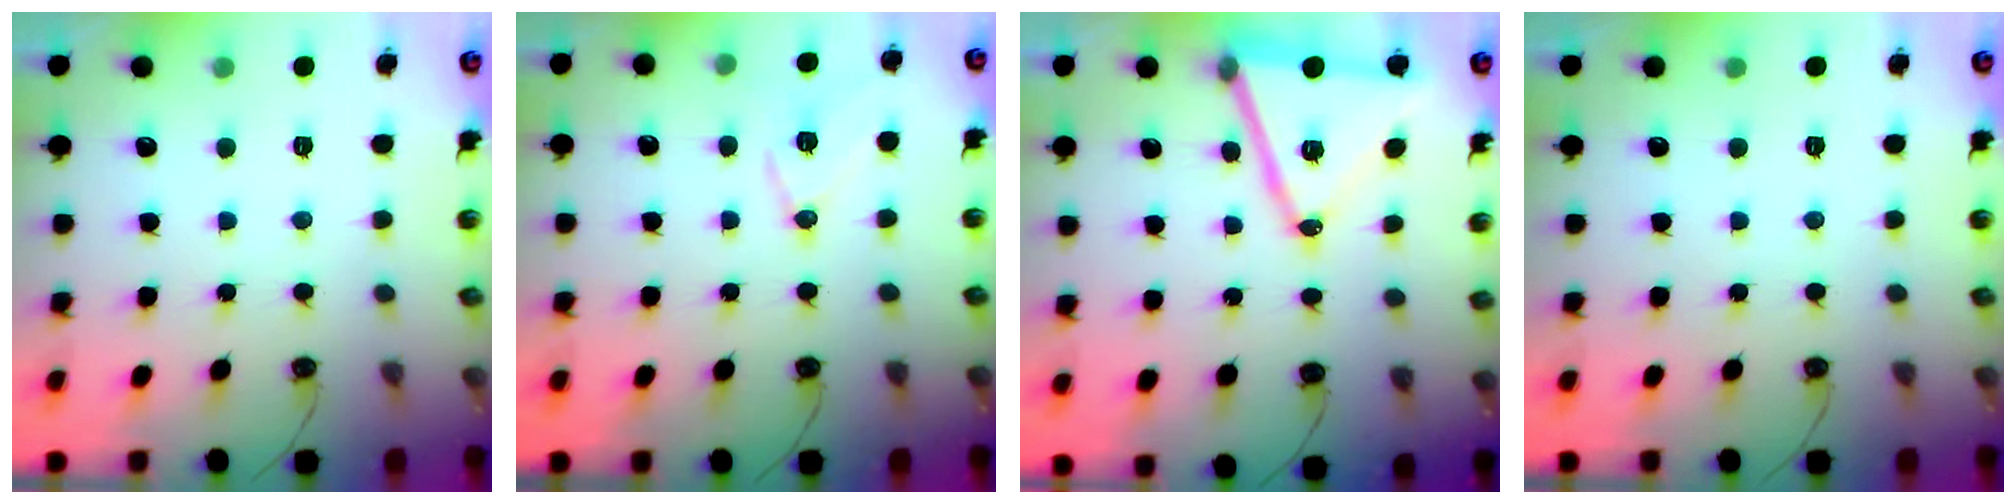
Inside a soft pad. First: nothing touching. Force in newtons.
{"total": 11.5, "press": 11.0, "slide": 3.3}
{"total": 16.0, "press": 15.6, "slide": 3.6}
{"total": 0.0}